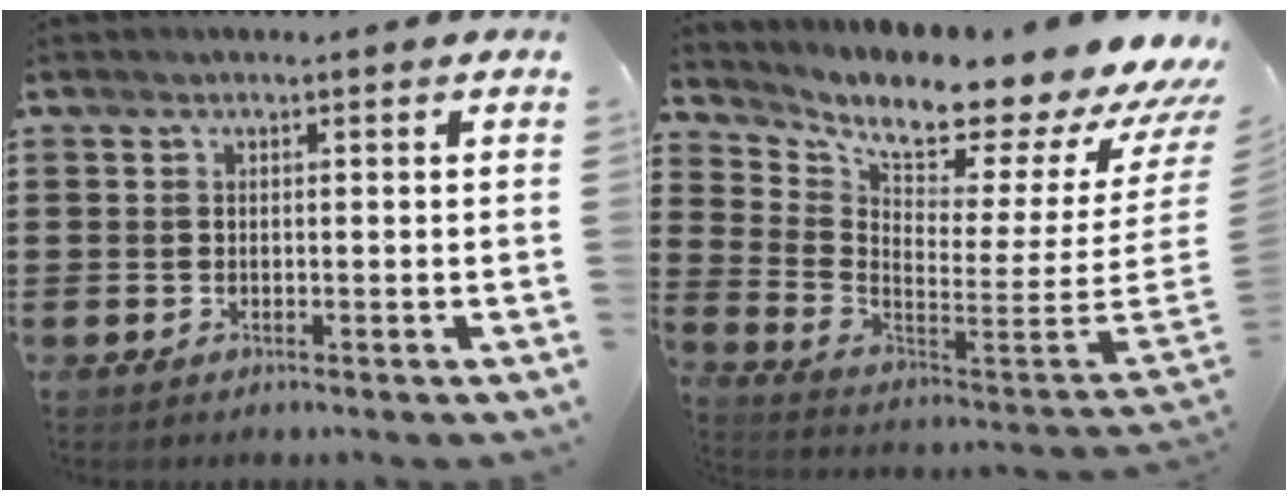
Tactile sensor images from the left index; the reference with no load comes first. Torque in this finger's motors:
{"motor_torque": [1.12, 1.02, 1.05, 0.21]}